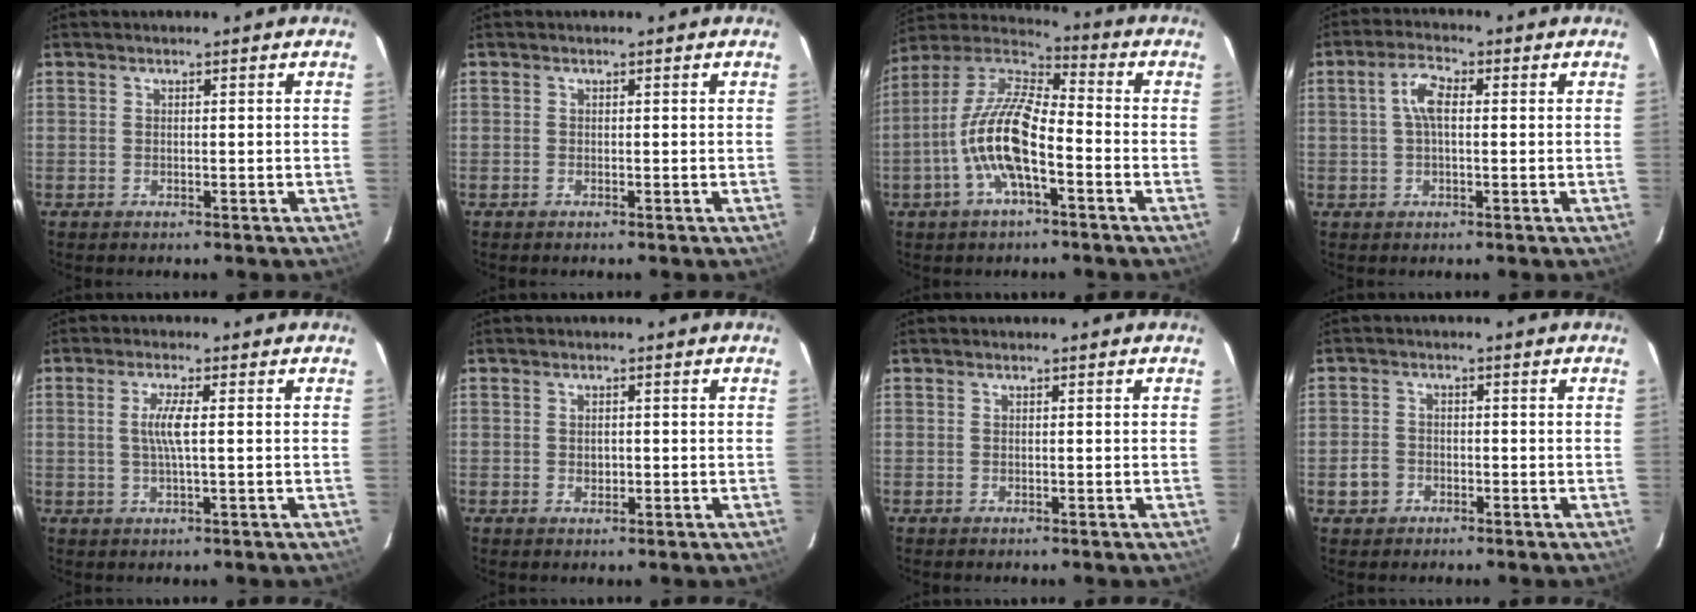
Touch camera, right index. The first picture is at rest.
{"total": 0.0}
{"total": 14.0, "force": [-4.7, 4.4, 12.5], "torque": [-0.252, 0.002, -0.097]}
{"total": 4.7, "force": [0.6, 2.0, 4.2], "torque": [-0.084, 0.014, 0.010]}
{"total": 3.9, "force": [0.3, 0.1, 3.9], "torque": [-0.079, -0.001, 0.006]}
{"total": 1.5, "force": [-0.1, 1.1, 1.0], "torque": [-0.016, 0.003, -0.001]}
{"total": 0.0}
{"total": 3.6, "force": [-1.7, 3.1, 0.8], "torque": [-0.023, 0.011, -0.028]}